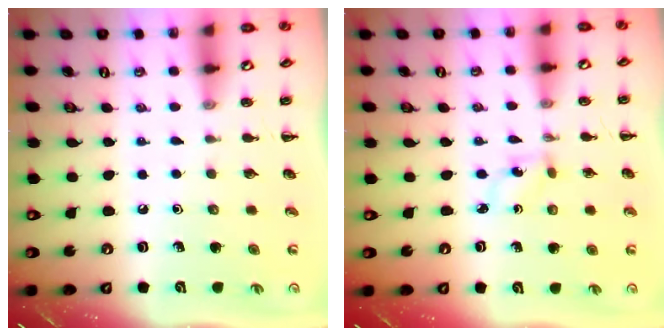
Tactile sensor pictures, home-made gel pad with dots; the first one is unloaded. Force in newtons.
{"total": 2.5, "press": 2.3, "slide": 1.0}